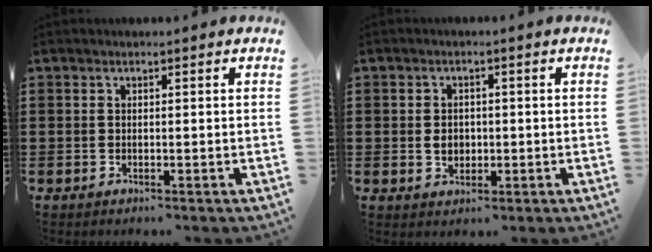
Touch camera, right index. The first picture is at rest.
{"total": 2.6, "force": [-0.2, 1.9, 1.8], "torque": [-0.031, 0.000, -0.006]}